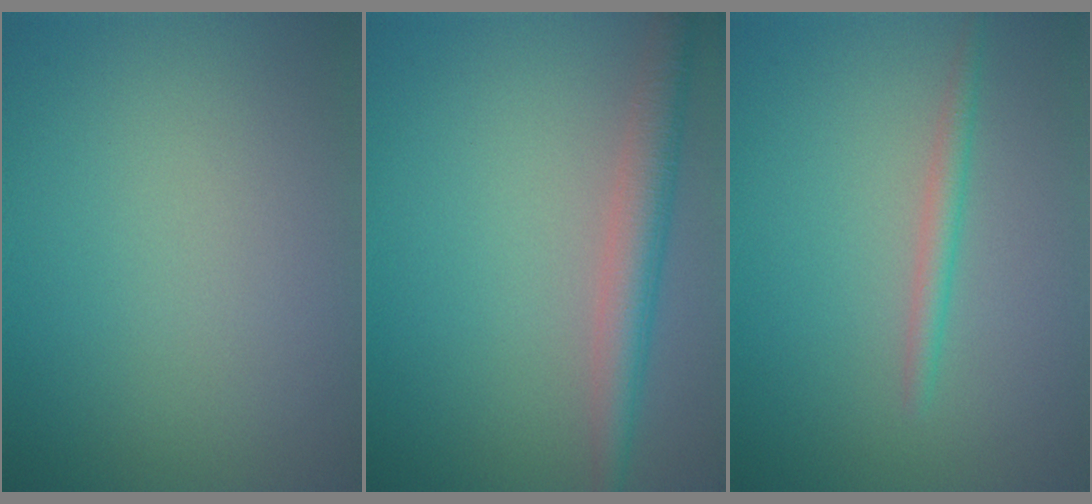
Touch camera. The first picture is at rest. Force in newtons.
{"total": 3.7, "press": 3.7, "slide": 0.2}
{"total": 1.6, "press": 1.6, "slide": 0.0}